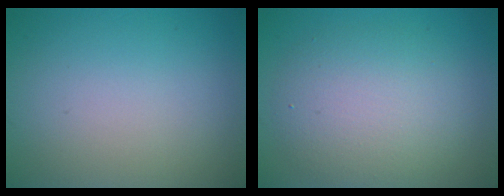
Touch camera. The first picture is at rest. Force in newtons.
{"total": 5.7, "press": 5.7, "slide": 0.1}